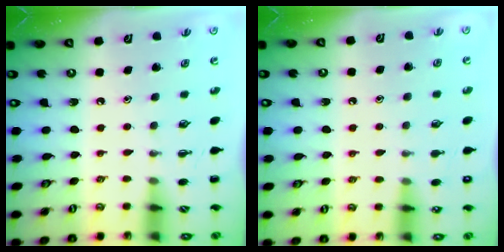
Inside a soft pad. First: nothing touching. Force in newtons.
{"total": 7.6, "press": 7.1, "slide": 2.7}